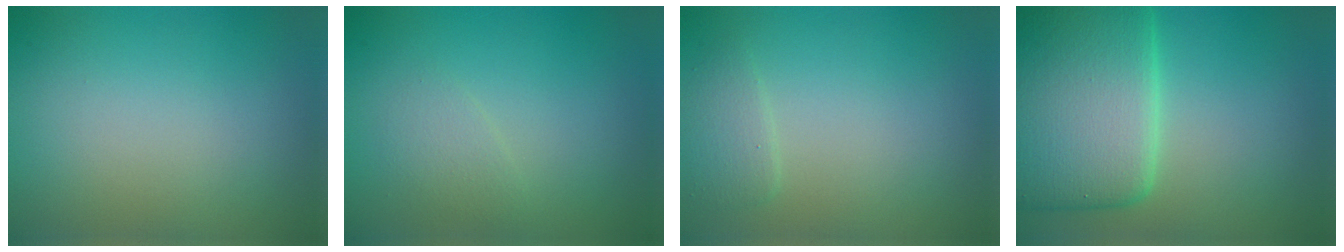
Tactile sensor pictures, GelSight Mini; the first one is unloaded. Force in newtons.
{"total": 1.3, "press": 1.3, "slide": 0.0}
{"total": 1.4, "press": 1.4, "slide": 0.1}
{"total": 10.8, "press": 10.8, "slide": 0.3}